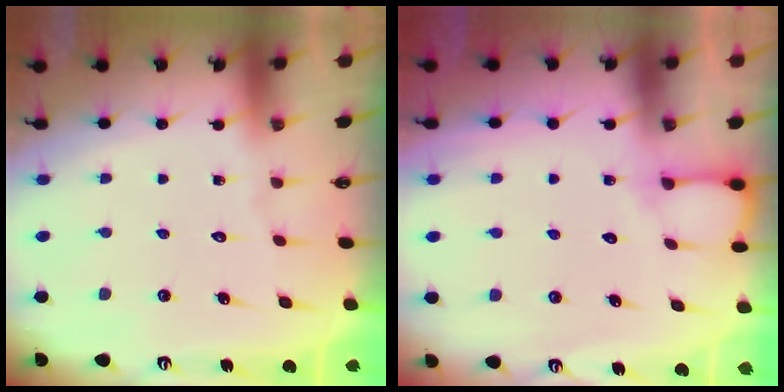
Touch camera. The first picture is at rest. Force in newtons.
{"total": 3.8, "press": 3.8, "slide": 0.4}